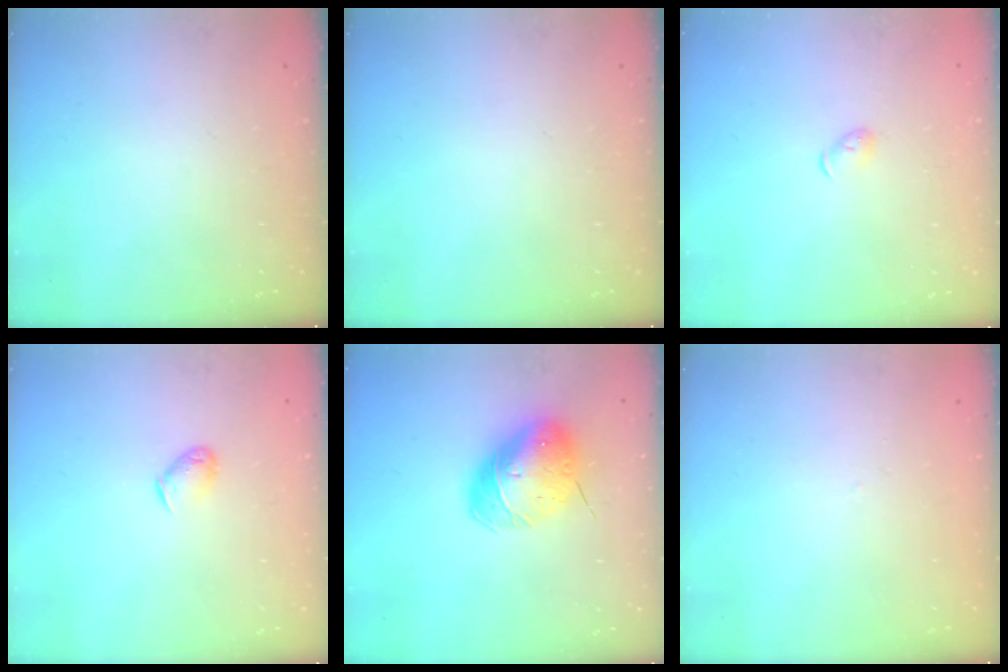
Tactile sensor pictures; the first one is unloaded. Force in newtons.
{"total": 0.0}
{"total": 3.8, "press": 3.7, "slide": 0.9}
{"total": 3.6, "press": 3.6, "slide": 0.6}
{"total": 9.4, "press": 9.2, "slide": 1.8}
{"total": 1.6, "press": 1.6, "slide": 0.3}